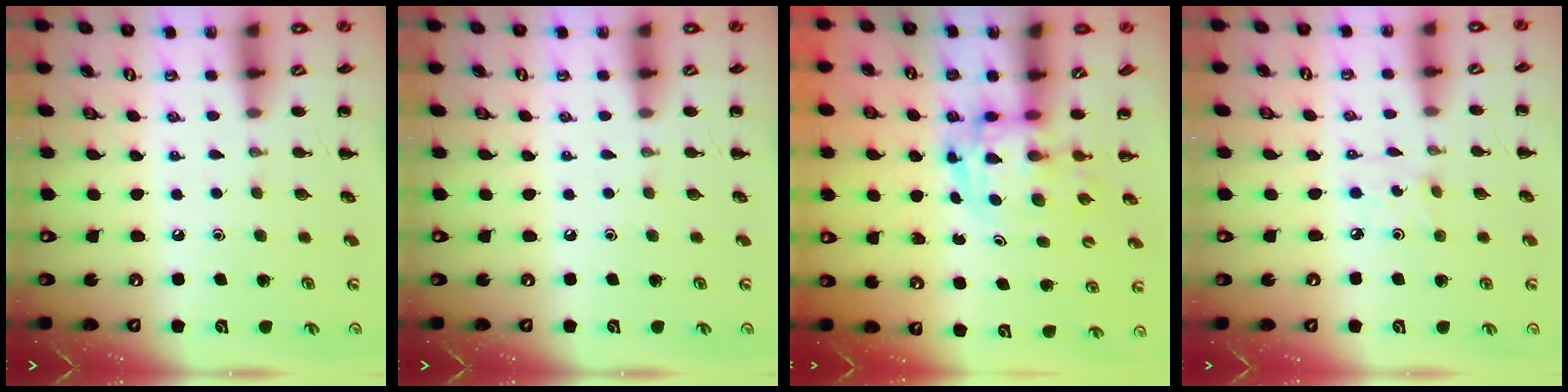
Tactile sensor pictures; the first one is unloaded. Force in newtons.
{"total": 0.0}
{"total": 3.0, "press": 3.0, "slide": 0.5}
{"total": 2.5, "press": 2.3, "slide": 0.9}